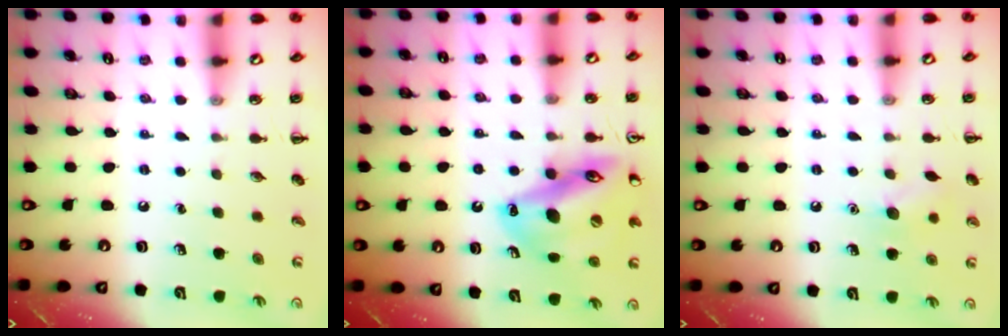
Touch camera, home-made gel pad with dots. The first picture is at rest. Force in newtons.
{"total": 18.1, "press": 17.8, "slide": 3.5}
{"total": 8.4, "press": 8.1, "slide": 1.8}